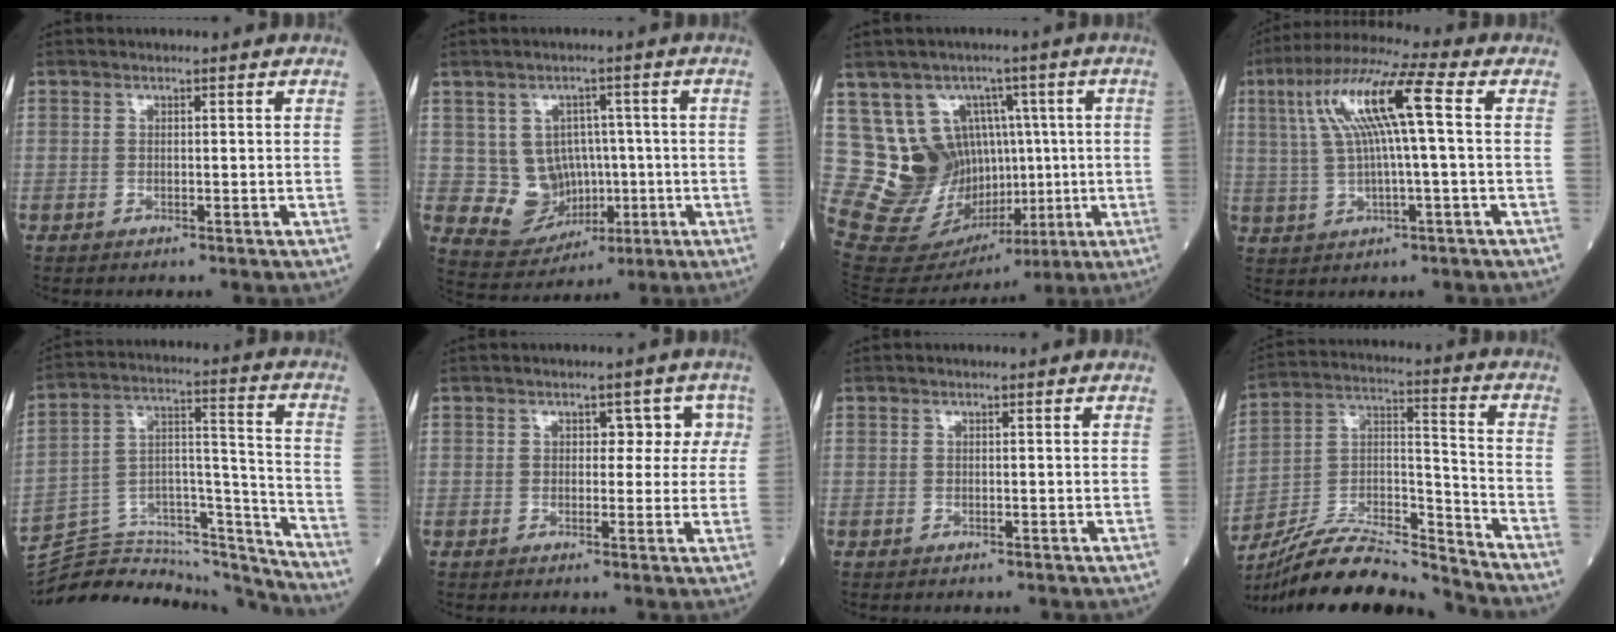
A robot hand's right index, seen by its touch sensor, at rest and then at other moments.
{"total": 7.6, "force": [0.0, 6.8, 3.4], "torque": [-0.059, 0.018, 0.022]}
{"total": 16.7, "force": [2.6, 13.5, 9.4], "torque": [-0.182, 0.055, 0.093]}
{"total": 12.0, "force": [2.6, 0.8, 11.7], "torque": [-0.229, 0.031, 0.046]}
{"total": 22.2, "force": [-21.5, 3.3, 4.7], "torque": [-0.091, 0.031, -0.314]}
{"total": 4.0, "force": [1.1, 2.9, 2.5], "torque": [-0.012, 0.021, 0.008]}
{"total": 0.0}
{"total": 17.7, "force": [-17.0, 0.5, 5.2], "torque": [-0.095, 0.022, -0.301]}